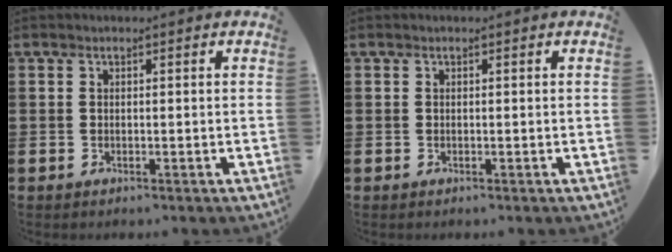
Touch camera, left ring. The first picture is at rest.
{"total": 0.0}